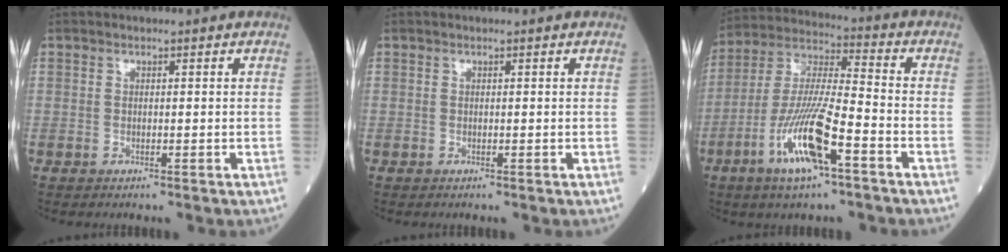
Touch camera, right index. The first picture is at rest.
{"total": 0.0}
{"total": 13.7, "force": [-6.3, 1.9, 12.0], "torque": [-0.244, -0.011, -0.120]}